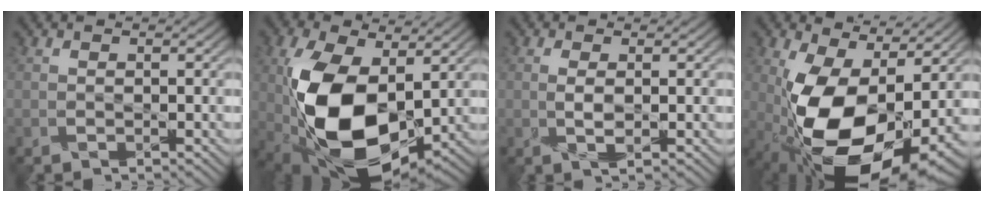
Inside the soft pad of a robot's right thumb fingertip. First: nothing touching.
{"total": 15.0, "force": [-0.1, 8.7, 12.2], "torque": [-0.265, -0.017, 0.006]}
{"total": 1.6, "force": [0.2, 0.1, 1.6], "torque": [-0.037, 0.005, 0.003]}
{"total": 15.7, "force": [-1.9, 7.9, 13.4], "torque": [-0.244, -0.018, -0.026]}